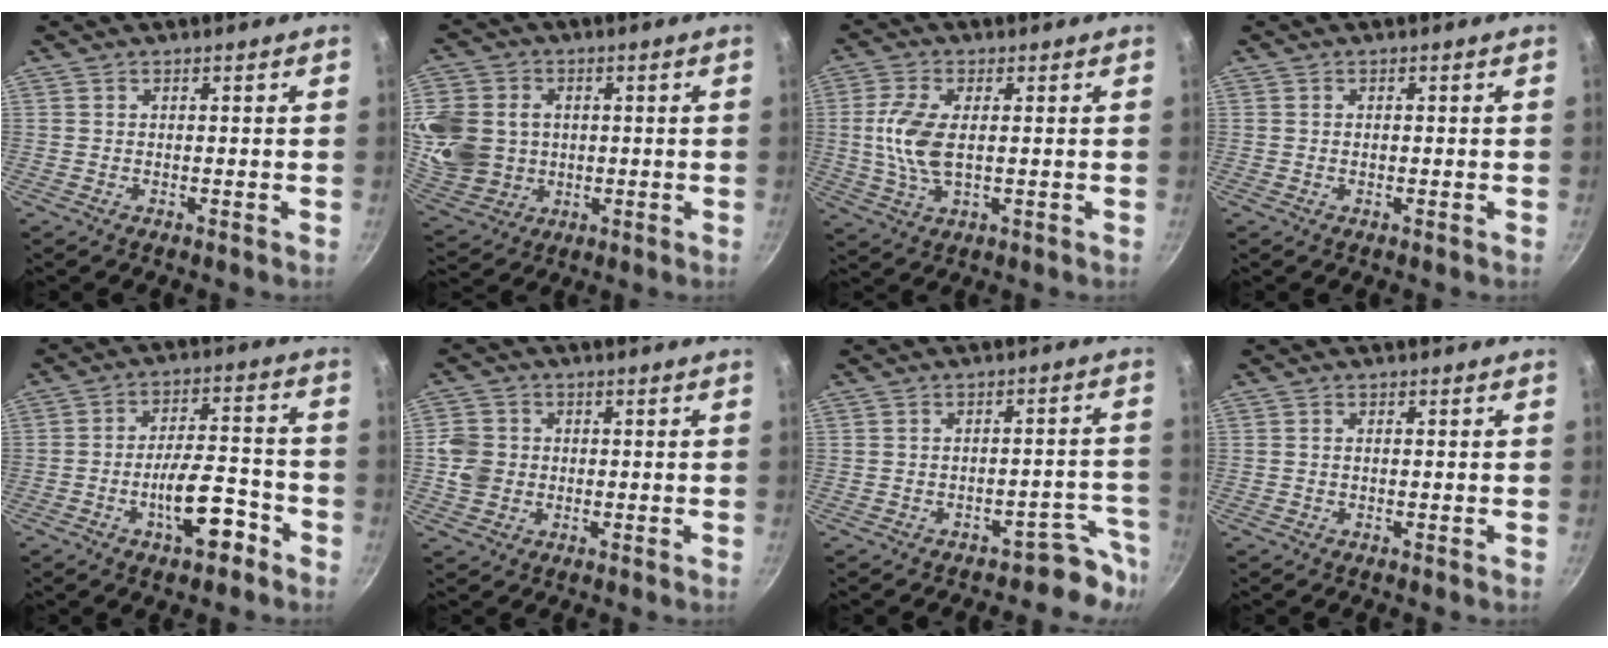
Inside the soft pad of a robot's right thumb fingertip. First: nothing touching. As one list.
[{"total": 17.2, "force": [1.2, 14.7, 9.0], "torque": [-0.193, 0.000, 0.033]}, {"total": 8.8, "force": [0.6, 4.2, 7.7], "torque": [-0.162, 0.000, 0.010]}, {"total": 0.7, "force": [0.0, 0.5, 0.5], "torque": [-0.007, 0.003, -0.001]}, {"total": 11.0, "force": [-5.3, 4.2, 8.6], "torque": [-0.113, 0.047, -0.082]}, {"total": 5.5, "force": [-0.5, 5.0, 2.3], "torque": [-0.027, 0.008, -0.015]}, {"total": 5.6, "force": [-4.7, 2.7, 1.2], "torque": [0.045, 0.064, -0.063]}, {"total": 0.6, "force": [-0.1, 0.3, 0.5], "torque": [-0.009, 0.004, -0.002]}]